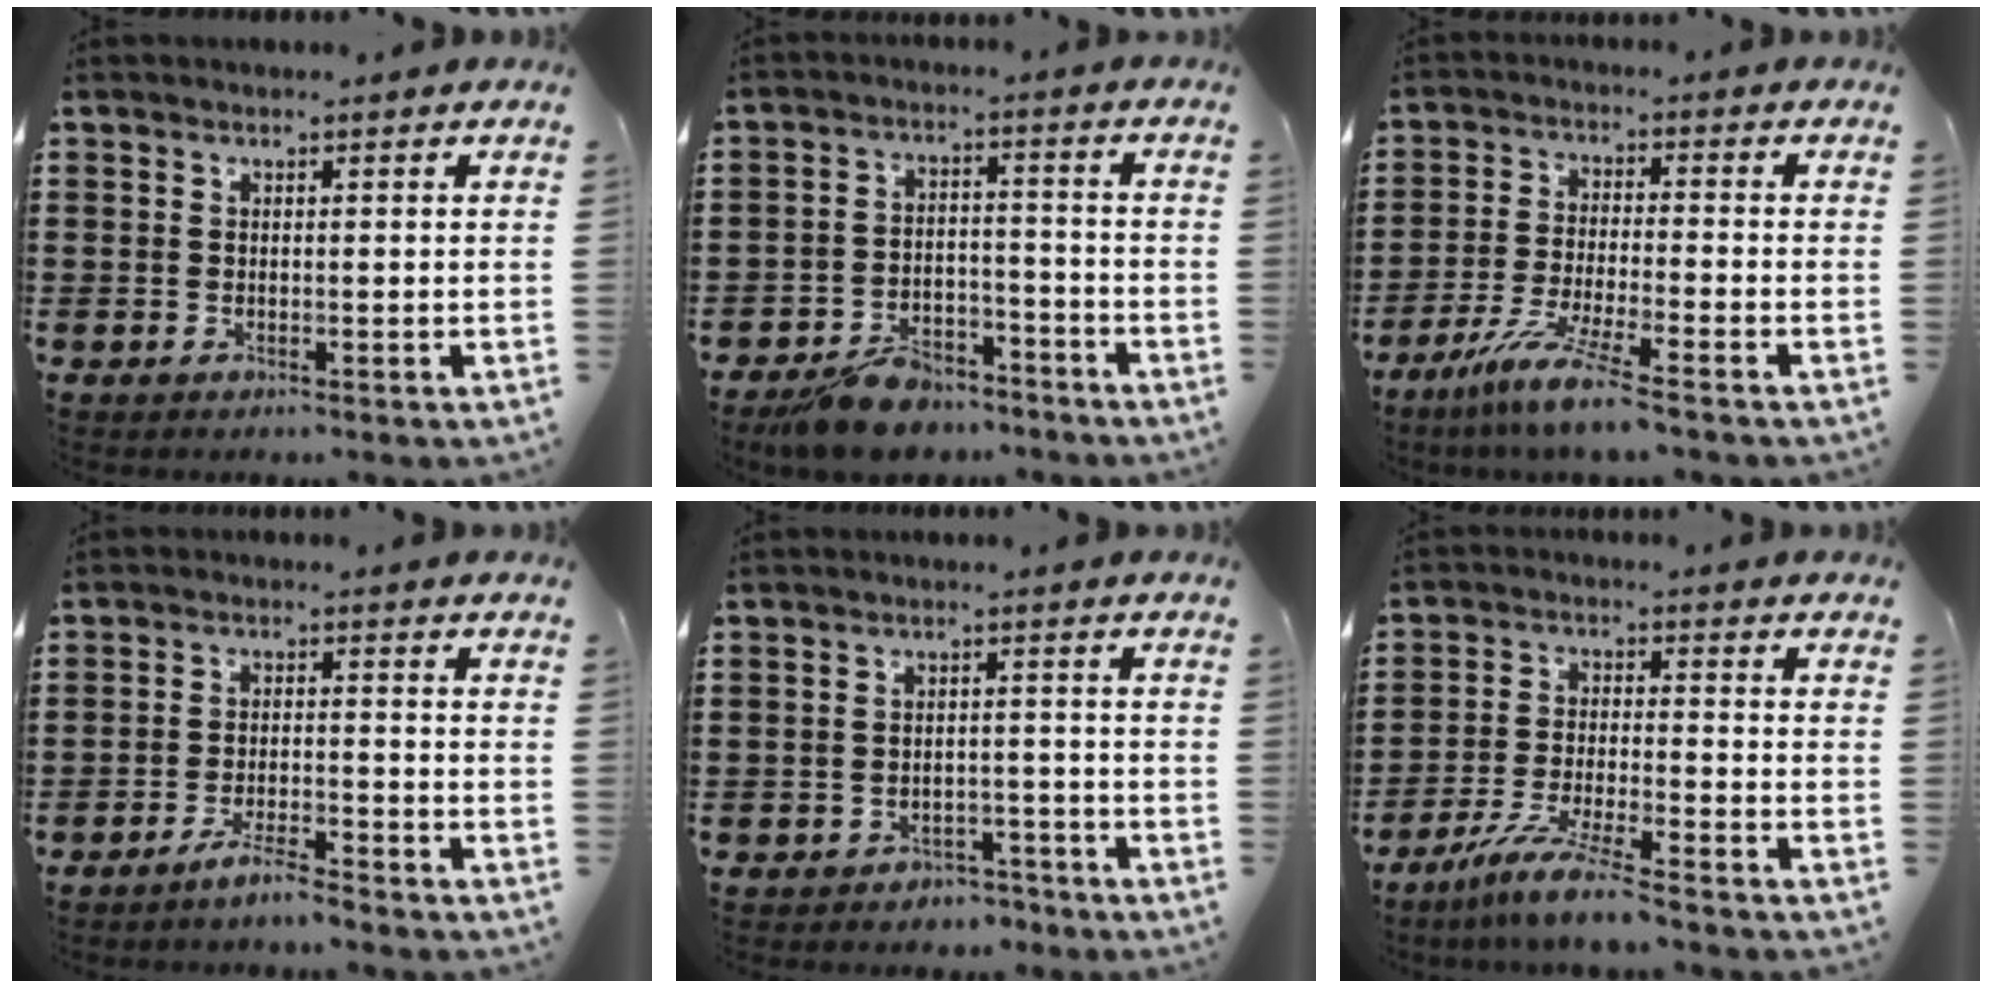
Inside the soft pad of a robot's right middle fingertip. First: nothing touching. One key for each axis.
{"total": 7.2, "fx": -6.4, "fy": 2.3, "fz": 2.2, "tx": -0.046, "ty": 0.017, "tz": -0.125}
{"total": 7.3, "fx": -5.8, "fy": -0.1, "fz": 4.6, "tx": -0.097, "ty": -0.015, "tz": -0.111}
{"total": 3.6, "fx": -3.3, "fy": 0.1, "fz": 1.6, "tx": -0.034, "ty": 0.002, "tz": -0.065}
{"total": 2.6, "fx": -2.6, "fy": 0.6, "fz": -0.2, "tx": -0.006, "ty": 0.003, "tz": -0.058}
{"total": 7.2, "fx": -6.1, "fy": -0.3, "fz": 3.9, "tx": -0.085, "ty": -0.016, "tz": -0.118}